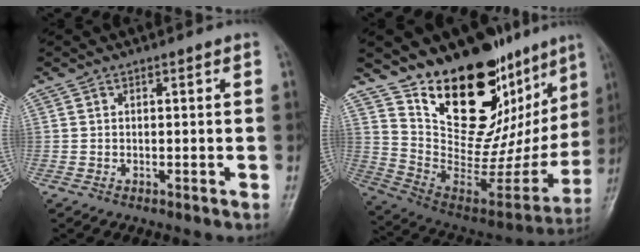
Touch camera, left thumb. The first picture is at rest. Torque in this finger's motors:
{"motor_torque": [3.73, 1.28, 1.17, -1.59, 0.33]}